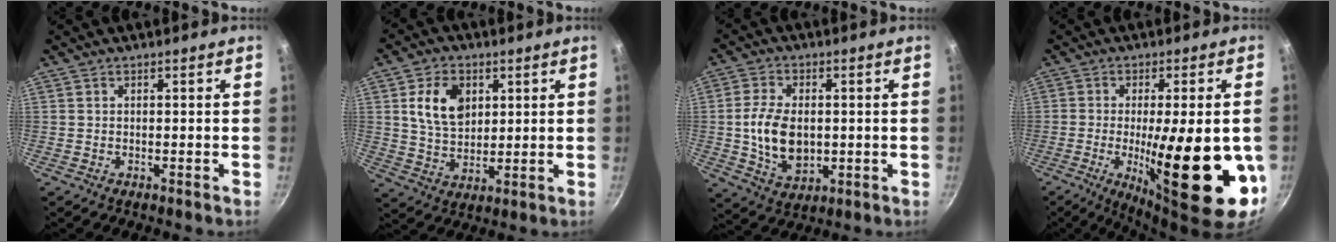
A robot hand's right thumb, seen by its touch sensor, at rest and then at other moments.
{"total": 10.5, "force": [3.2, 7.4, 6.7], "torque": [-0.097, -0.012, 0.060]}
{"total": 11.0, "force": [0.0, 7.1, 8.4], "torque": [-0.146, -0.005, 0.004]}
{"total": 23.0, "force": [-4.6, 6.8, 21.5], "torque": [-0.298, -0.013, -0.054]}